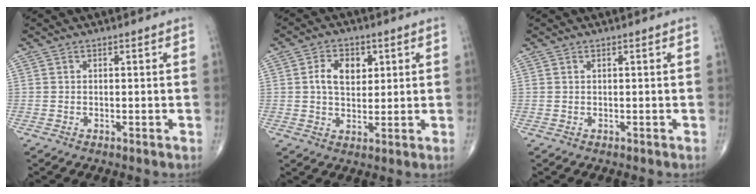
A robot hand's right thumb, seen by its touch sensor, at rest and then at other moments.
{"total": 6.7, "force": [1.8, 4.5, 4.6], "torque": [-0.056, -0.005, 0.027]}
{"total": 0.0}